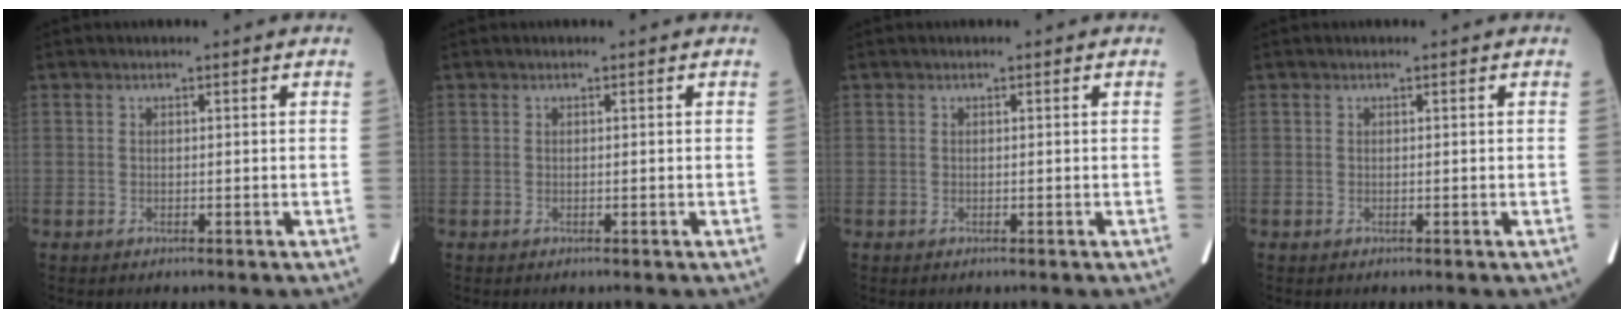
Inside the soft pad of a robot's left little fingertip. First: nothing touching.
{"total": 0.0}
{"total": 0.0}
{"total": 0.0}